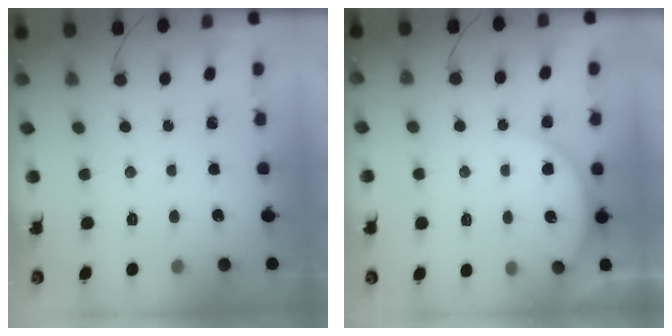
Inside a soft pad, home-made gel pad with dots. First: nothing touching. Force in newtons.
{"total": 6.6, "press": 6.6, "slide": 0.7}